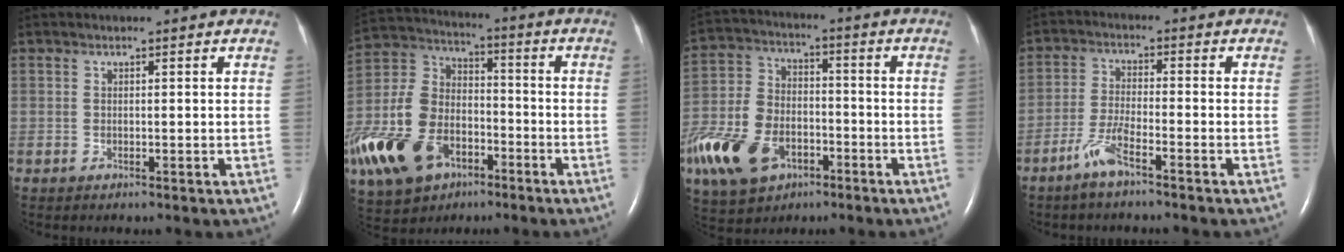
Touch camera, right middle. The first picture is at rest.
{"total": 25.2, "force": [-12.3, 16.2, 14.8], "torque": [-0.429, -0.019, -0.219]}
{"total": 20.8, "force": [-10.2, 13.2, 12.4], "torque": [-0.342, -0.017, -0.184]}
{"total": 5.1, "force": [-3.5, 0.4, 3.7], "torque": [-0.085, -0.006, -0.073]}